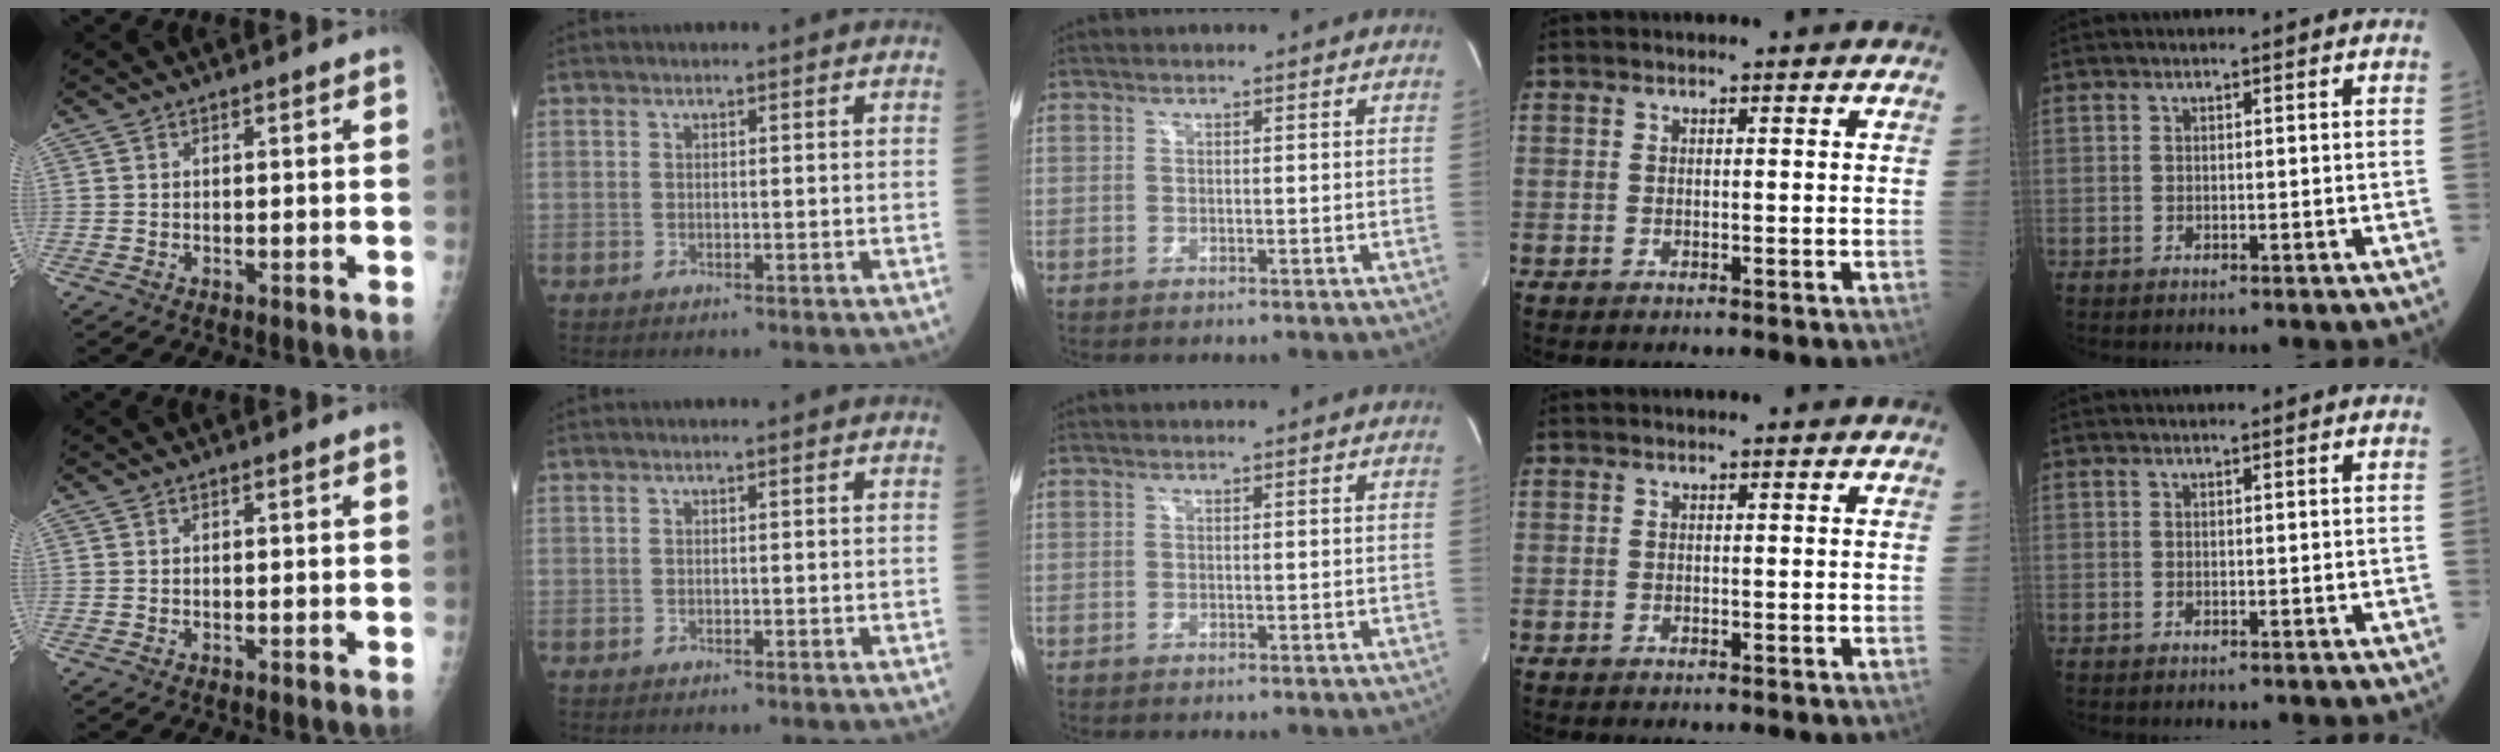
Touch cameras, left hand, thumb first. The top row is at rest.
{}